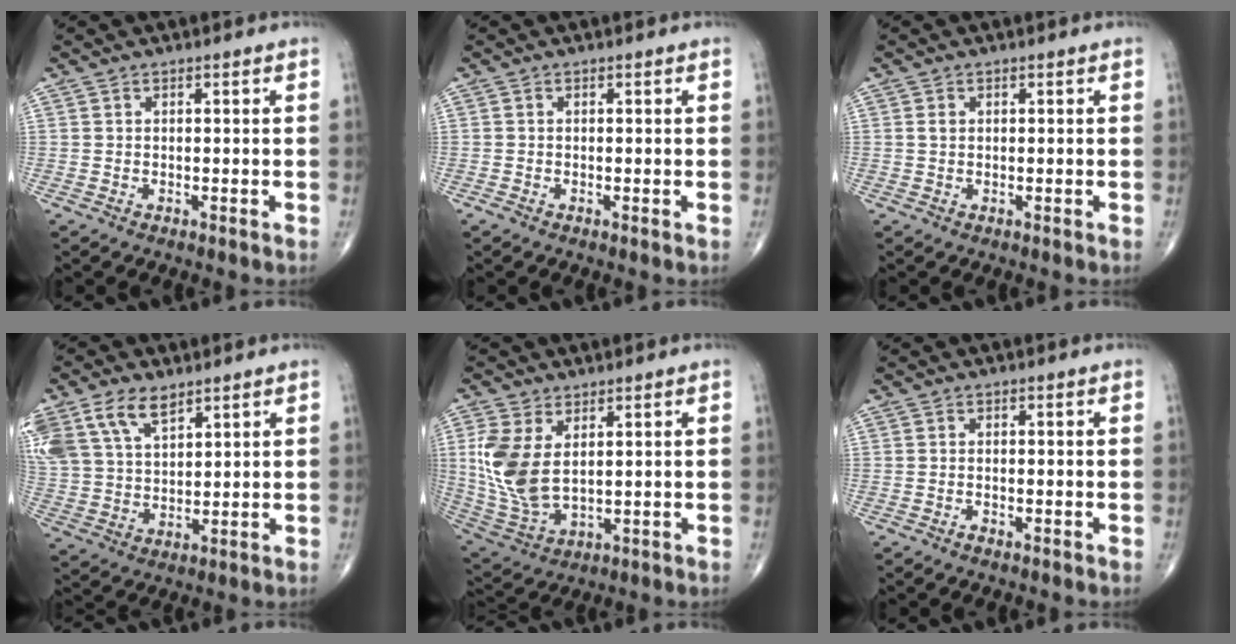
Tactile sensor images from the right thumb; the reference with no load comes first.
{"total": 0.8, "force": [-0.3, 0.4, 0.7], "torque": [-0.014, -0.003, -0.010]}
{"total": 1.0, "force": [0.2, 0.7, 0.6], "torque": [-0.012, 0.002, 0.005]}
{"total": 15.0, "force": [8.5, 8.6, 8.9], "torque": [-0.193, -0.003, 0.168]}
{"total": 11.9, "force": [2.7, 6.8, 9.3], "torque": [-0.203, -0.014, 0.068]}
{"total": 0.7, "force": [-0.5, 0.3, 0.5], "torque": [-0.011, 0.001, -0.010]}